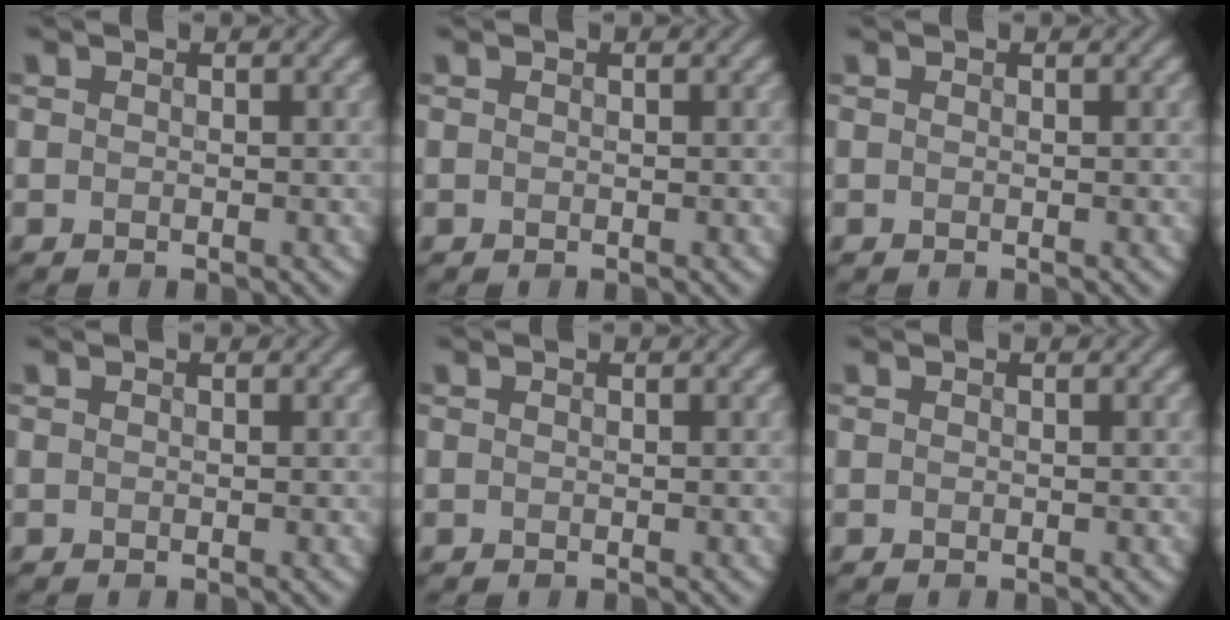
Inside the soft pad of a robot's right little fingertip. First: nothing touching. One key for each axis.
{"total": 0.0}
{"total": 0.0}
{"total": 0.0}
{"total": 0.0}
{"total": 0.0}